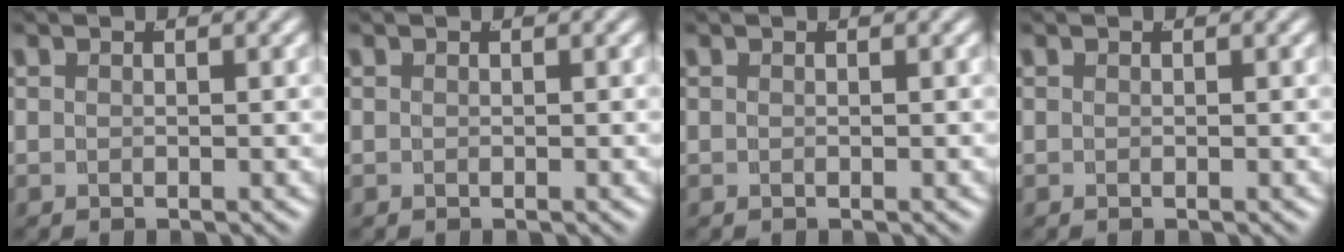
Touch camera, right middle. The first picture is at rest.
{"total": 0.0}
{"total": 0.0}
{"total": 0.0}